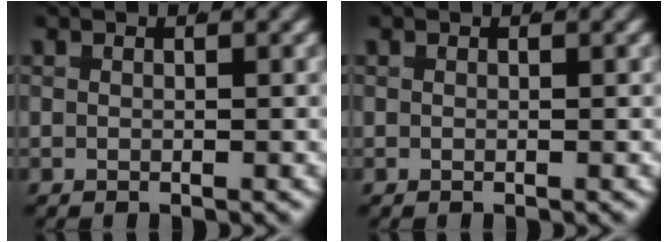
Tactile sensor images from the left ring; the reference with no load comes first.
{"total": 0.0}